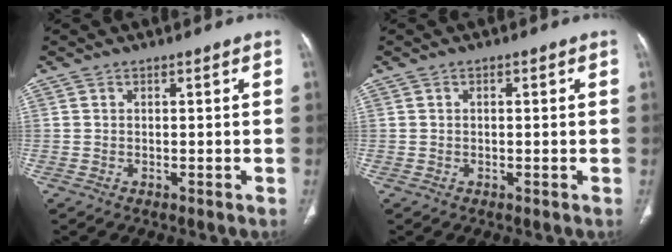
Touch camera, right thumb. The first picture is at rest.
{"total": 0.6, "force": [0.1, 0.2, 0.6], "torque": [-0.013, 0.004, 0.002]}